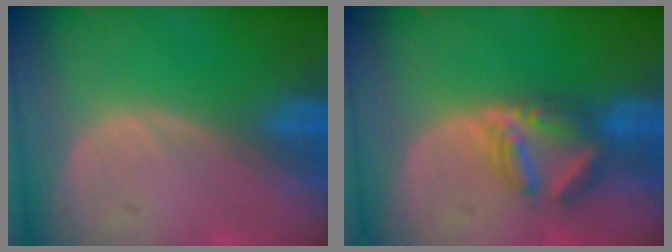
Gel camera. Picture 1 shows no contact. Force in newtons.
{"total": 5.1, "press": 5.0, "slide": 1.1}